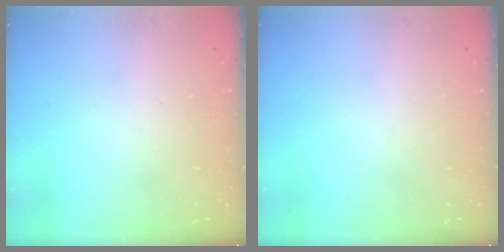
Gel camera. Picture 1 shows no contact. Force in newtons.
{"total": 0.0}